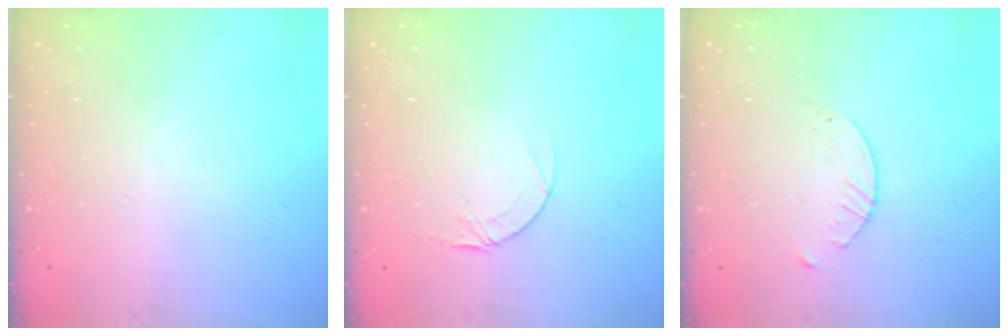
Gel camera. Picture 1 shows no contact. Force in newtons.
{"total": 4.1, "press": 4.1, "slide": 0.4}
{"total": 2.0, "press": 2.0, "slide": 0.3}